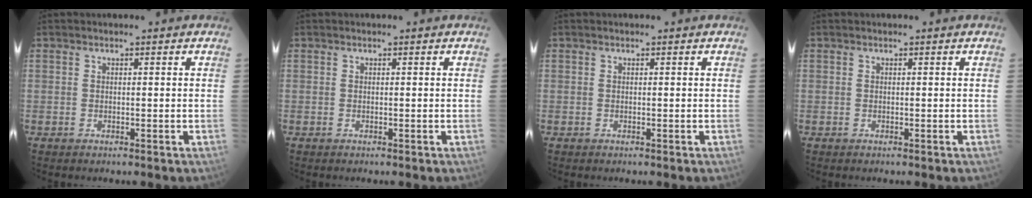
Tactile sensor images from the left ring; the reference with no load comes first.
{"total": 0.0}
{"total": 0.0}
{"total": 0.0}